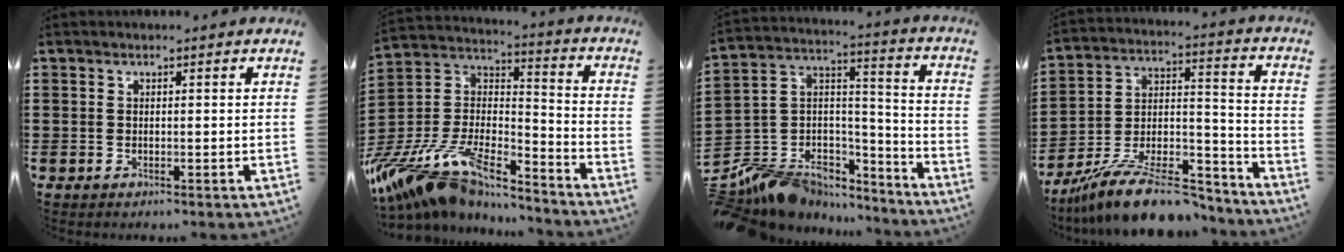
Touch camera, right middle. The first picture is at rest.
{"total": 14.1, "force": [-11.8, 4.3, 6.4], "torque": [-0.149, 0.012, -0.221]}
{"total": 9.2, "force": [-7.4, 5.1, 1.7], "torque": [-0.061, -0.002, -0.142]}
{"total": 14.2, "force": [-12.0, 3.1, 7.0], "torque": [-0.108, 0.047, -0.216]}